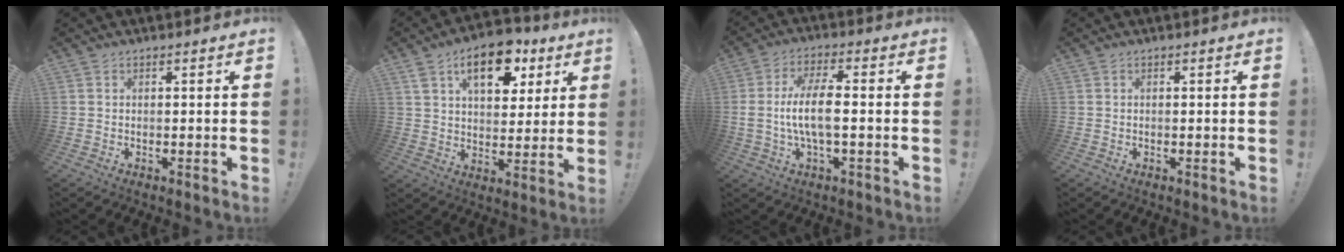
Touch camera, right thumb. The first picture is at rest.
{"total": 15.2, "force": [7.7, 8.5, 9.9], "torque": [-0.141, -0.026, 0.133]}
{"total": 10.8, "force": [-1.0, 3.5, 10.2], "torque": [-0.203, 0.004, -0.019]}
{"total": 0.0}